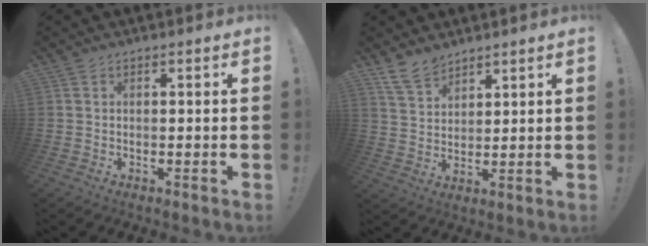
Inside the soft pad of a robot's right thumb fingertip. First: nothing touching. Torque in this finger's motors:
{"motor_torque": [0.73, 0.67, 0.44, 0.47, 0.04]}